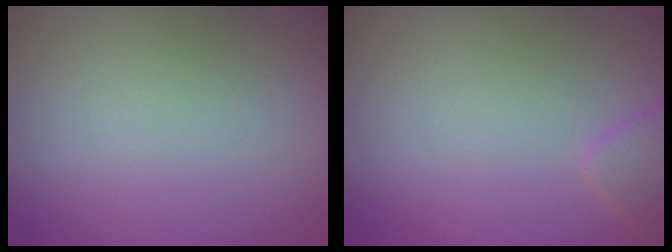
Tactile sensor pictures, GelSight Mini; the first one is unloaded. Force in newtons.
{"total": 1.4, "press": 1.4, "slide": 0.1}